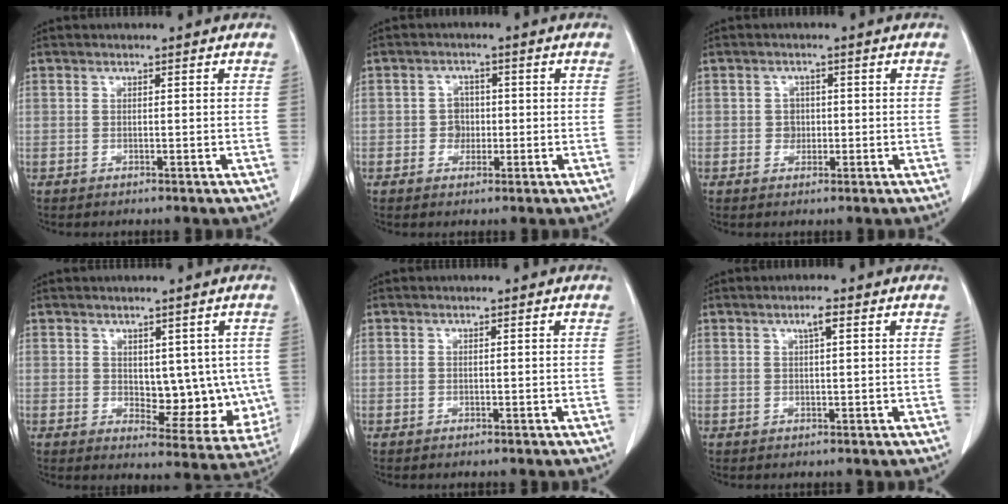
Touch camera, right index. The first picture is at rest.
{"total": 2.7, "force": [-0.5, 2.4, 1.0], "torque": [-0.010, 0.008, -0.007]}
{"total": 1.9, "force": [-0.2, 1.8, 0.7], "torque": [-0.008, 0.005, -0.002]}
{"total": 9.2, "force": [0.5, 5.1, 7.6], "torque": [-0.079, -0.005, 0.022]}
{"total": 0.0}
{"total": 1.9, "force": [0.9, 0.1, 1.7], "torque": [-0.032, 0.002, 0.015]}